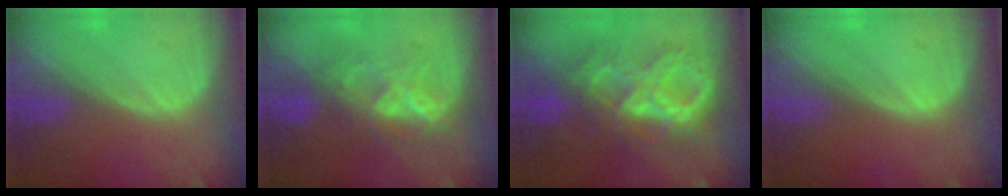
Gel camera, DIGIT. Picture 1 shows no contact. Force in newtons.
{"total": 6.8, "press": 6.7, "slide": 1.5}
{"total": 10.6, "press": 10.6, "slide": 1.2}
{"total": 0.0}